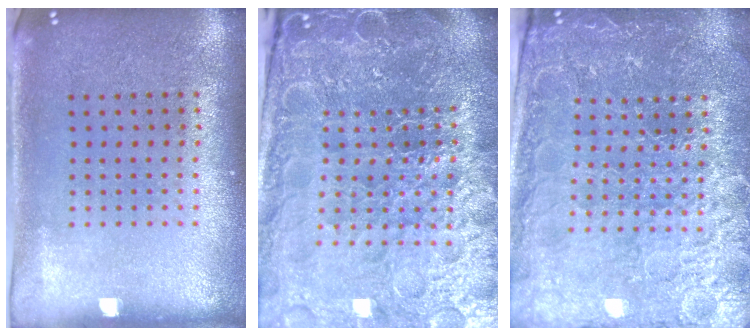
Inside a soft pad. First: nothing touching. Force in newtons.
{"total": 6.6, "press": 5.8, "slide": 3.1}
{"total": 4.0, "press": 3.9, "slide": 1.1}